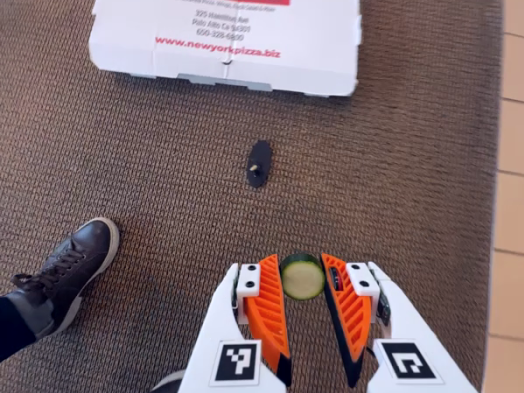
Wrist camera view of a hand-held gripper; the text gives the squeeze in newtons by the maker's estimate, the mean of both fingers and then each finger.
{"total": 7.4, "left": 7.0, "right": 7.8}